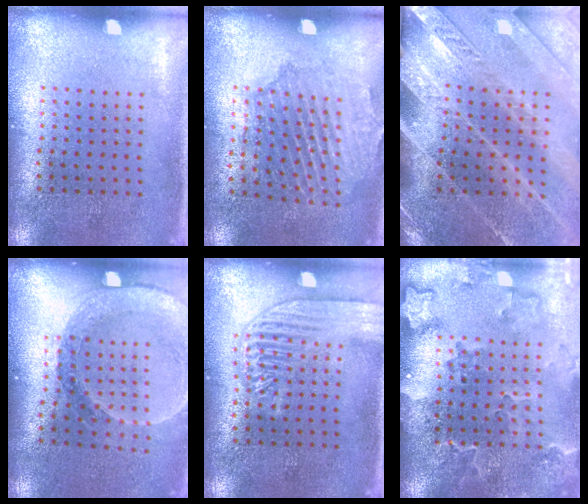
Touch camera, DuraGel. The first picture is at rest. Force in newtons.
{"total": 1.5, "press": 1.5, "slide": 0.4}
{"total": 3.7, "press": 3.2, "slide": 1.9}
{"total": 1.6, "press": 1.6, "slide": 0.2}
{"total": 3.1, "press": 3.1, "slide": 0.5}
{"total": 2.9, "press": 2.3, "slide": 1.8}